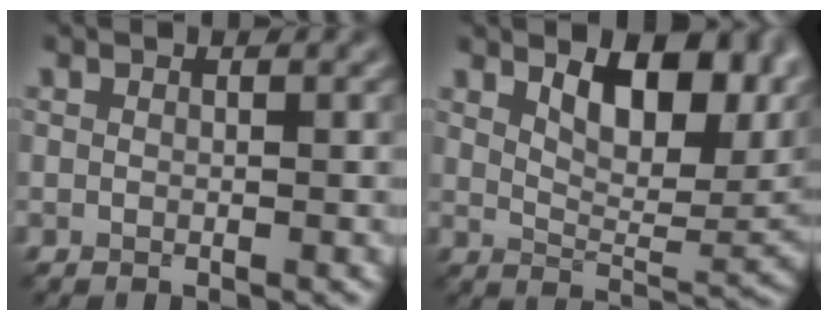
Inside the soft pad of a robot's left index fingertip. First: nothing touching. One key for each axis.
{"total": 10.3, "fx": 4.3, "fy": 4.8, "fz": 8.1, "tx": -0.121, "ty": 0.001, "tz": 0.070}